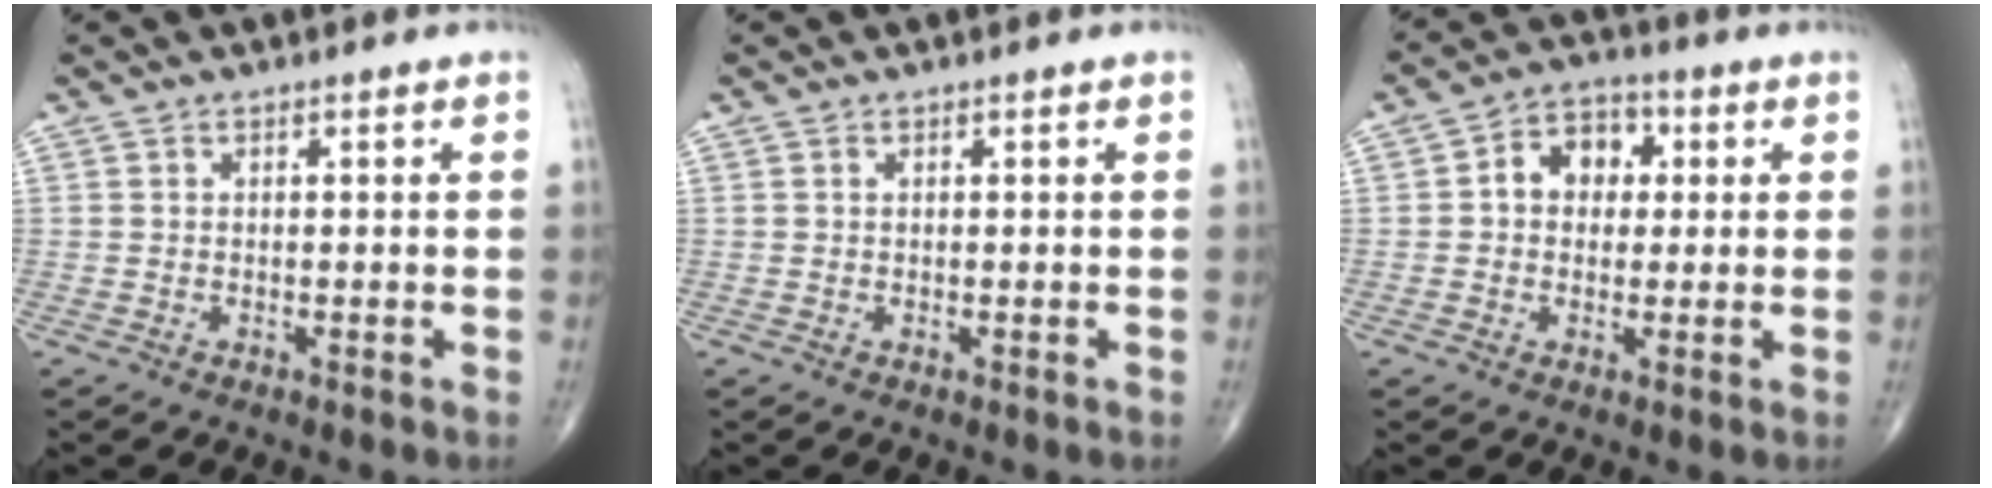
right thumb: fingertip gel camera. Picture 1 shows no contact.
{"total": 0.0}
{"total": 7.8, "force": [1.2, 6.1, 4.8], "torque": [-0.044, 0.018, 0.011]}